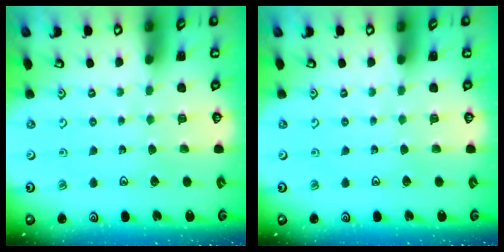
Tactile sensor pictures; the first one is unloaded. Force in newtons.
{"total": 0.0}